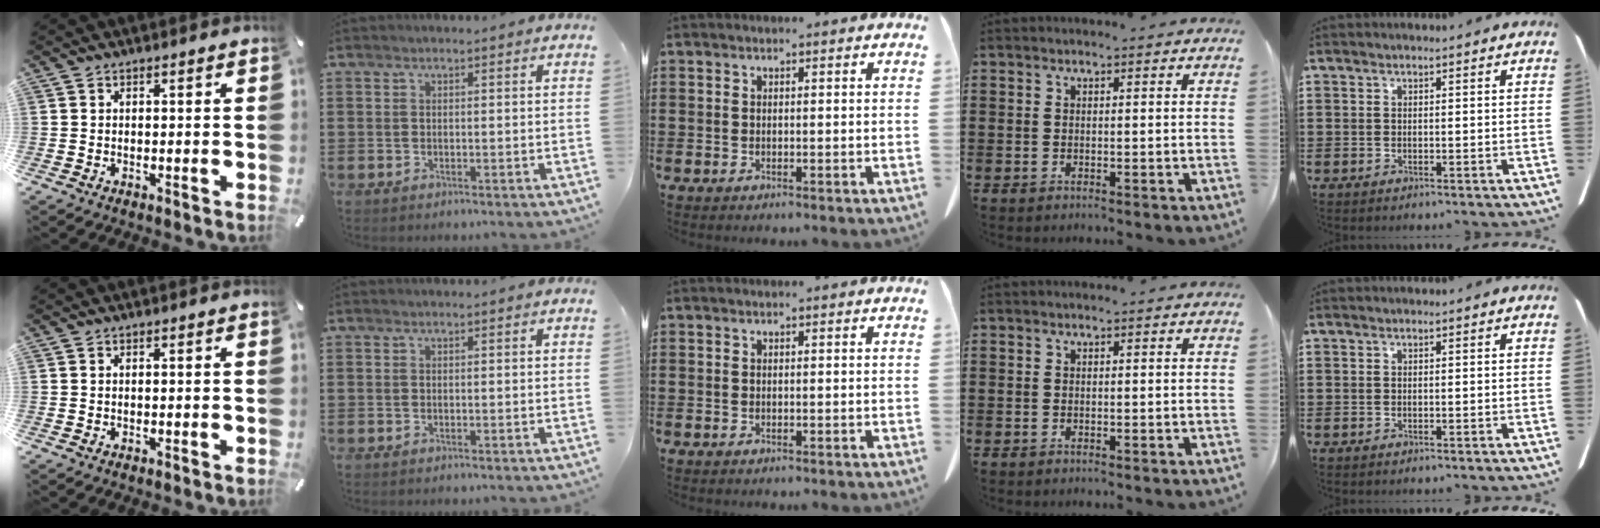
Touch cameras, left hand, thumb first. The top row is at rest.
{}